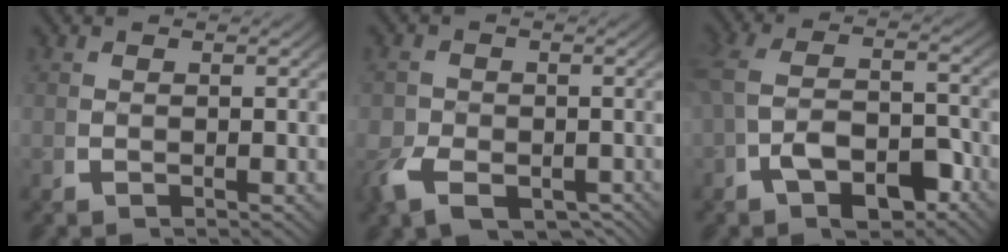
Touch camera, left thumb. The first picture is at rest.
{"total": 5.6, "force": [-3.2, 3.6, 2.9], "torque": [-0.059, -0.031, -0.042]}
{"total": 6.1, "force": [-1.1, 3.8, 4.6], "torque": [-0.103, -0.017, -0.013]}